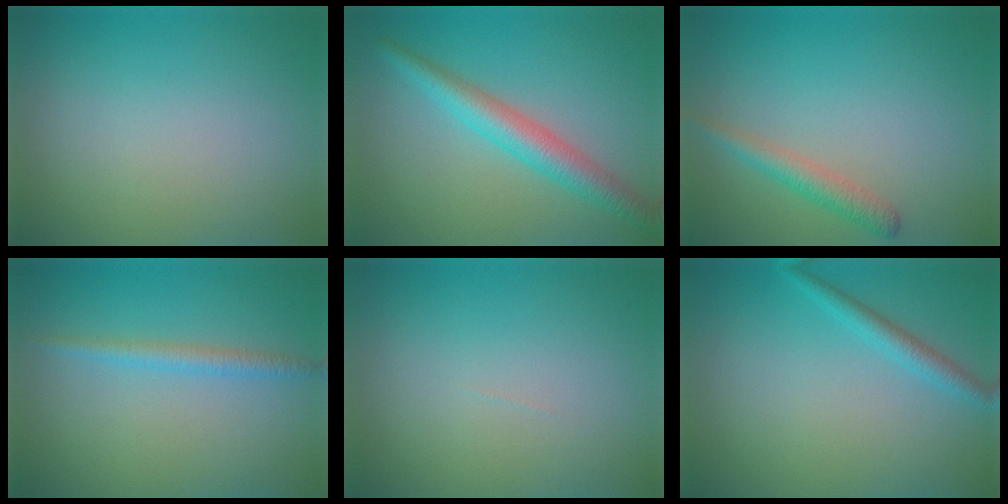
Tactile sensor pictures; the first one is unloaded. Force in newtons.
{"total": 4.0, "press": 4.0, "slide": 0.1}
{"total": 2.2, "press": 2.2, "slide": 0.1}
{"total": 1.7, "press": 1.7, "slide": 0.1}
{"total": 0.0}
{"total": 1.9, "press": 1.9, "slide": 0.1}